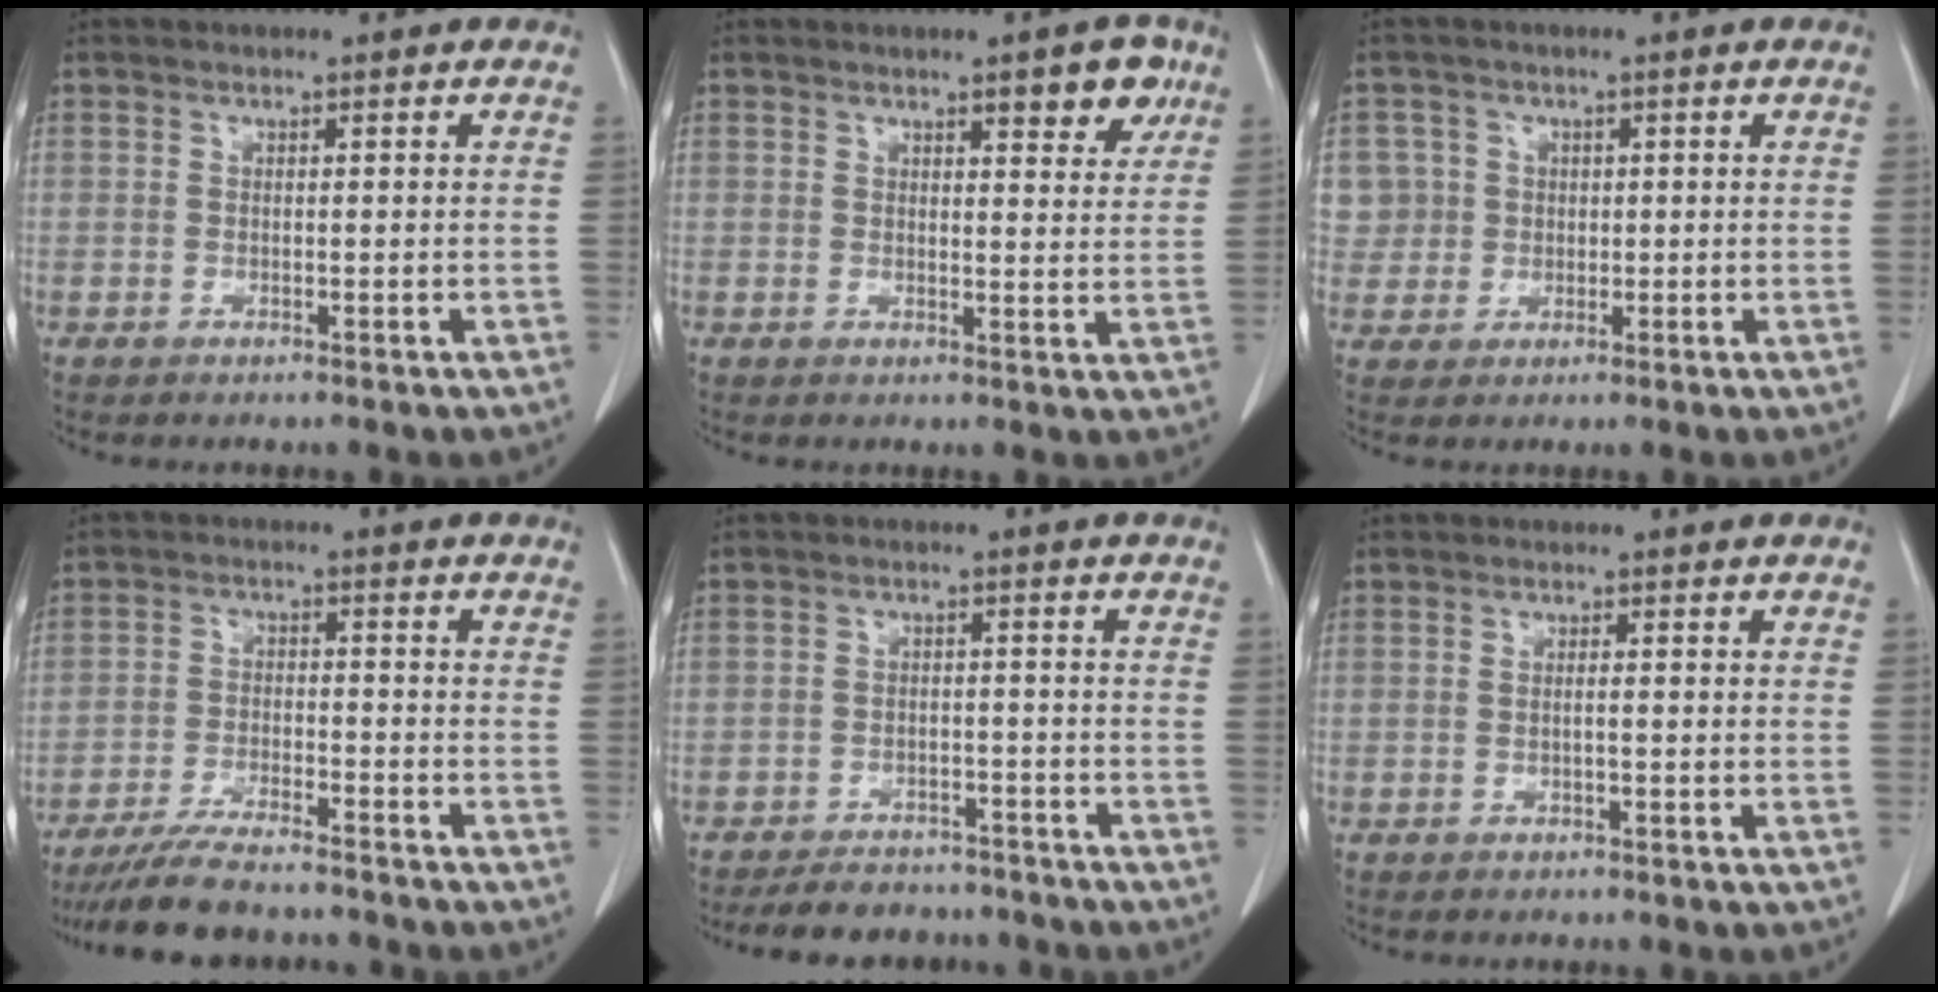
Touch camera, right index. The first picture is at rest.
{"total": 5.1, "force": [3.3, 1.4, 3.8], "torque": [-0.043, -0.003, 0.040]}
{"total": 6.3, "force": [1.0, 6.2, -0.2], "torque": [0.009, 0.026, 0.029]}
{"total": 10.0, "force": [-9.0, 1.4, 4.2], "torque": [-0.070, -0.018, -0.148]}
{"total": 8.7, "force": [-7.9, 3.4, 1.7], "torque": [-0.019, -0.001, -0.104]}
{"total": 0.8, "force": [-0.2, -0.1, 0.7], "torque": [-0.011, 0.002, -0.005]}